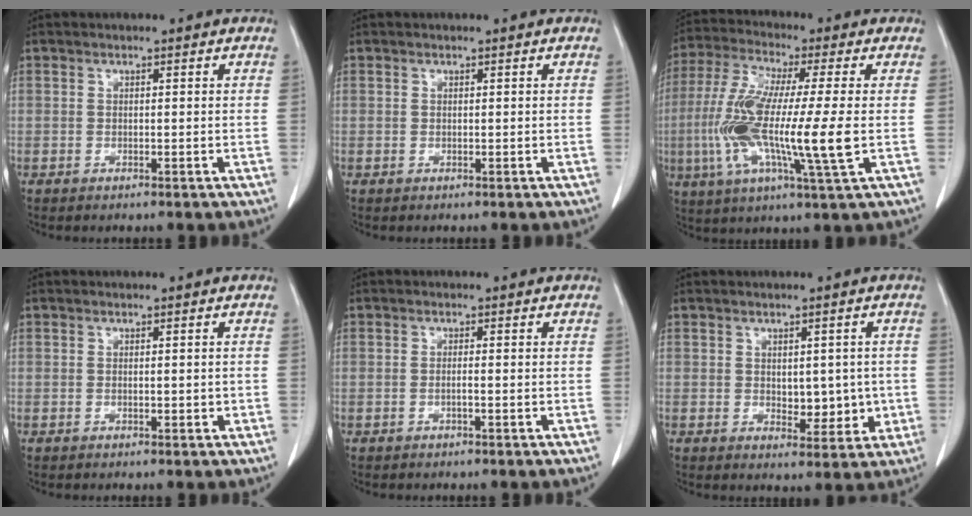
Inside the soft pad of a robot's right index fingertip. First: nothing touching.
{"total": 0.0}
{"total": 16.9, "force": [-2.2, 1.1, 16.7], "torque": [-0.339, -0.018, -0.047]}
{"total": 1.4, "force": [-0.2, 0.6, 1.3], "torque": [-0.025, 0.003, 0.003]}
{"total": 1.2, "force": [-0.3, 0.2, 1.1], "torque": [-0.021, 0.002, -0.004]}
{"total": 6.1, "force": [-0.2, 3.4, 5.1], "torque": [-0.060, 0.004, 0.010]}